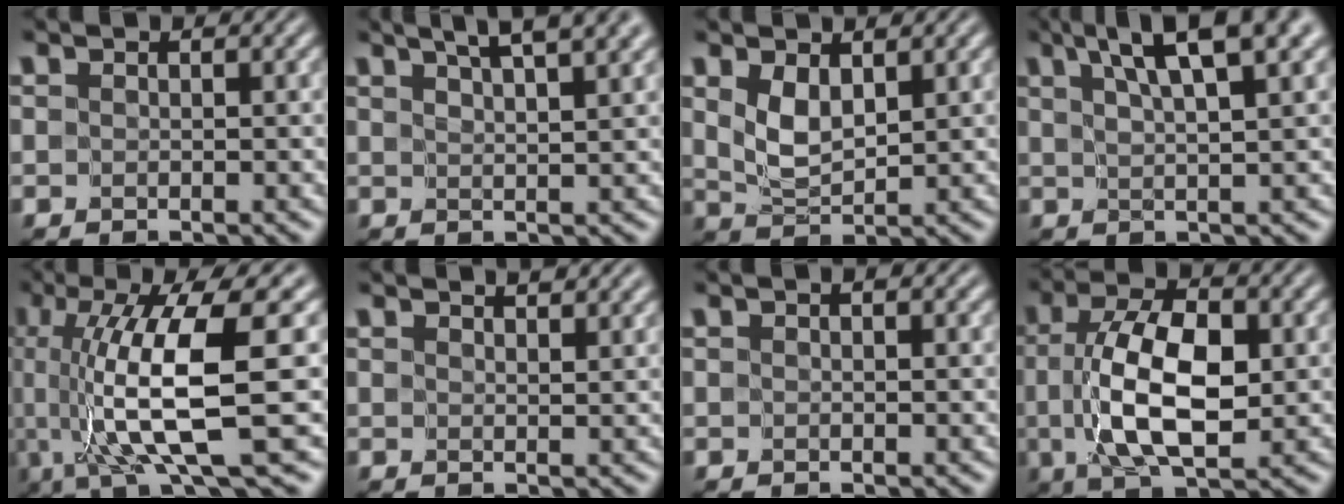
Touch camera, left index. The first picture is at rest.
{"total": 6.7, "force": [4.7, 1.8, 4.5], "torque": [-0.037, 0.033, 0.042]}
{"total": 2.2, "force": [0.8, 1.1, 1.7], "torque": [-0.044, -0.004, 0.028]}
{"total": 6.9, "force": [4.0, 1.3, 5.5], "torque": [-0.070, 0.022, 0.062]}
{"total": 10.4, "force": [-0.6, 2.0, 10.1], "torque": [-0.167, -0.002, -0.003]}
{"total": 3.0, "force": [2.6, 0.7, 1.3], "torque": [-0.002, 0.017, 0.014]}
{"total": 0.7, "force": [0.3, 0.2, 0.6], "torque": [-0.002, -0.001, 0.007]}
{"total": 8.2, "force": [-0.4, 3.7, 7.3], "torque": [-0.135, 0.004, -0.007]}